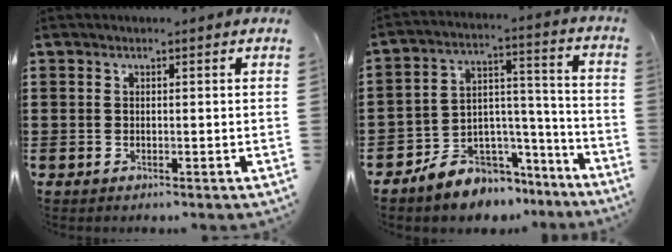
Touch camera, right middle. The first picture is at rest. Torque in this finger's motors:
{"motor_torque": [0.98, -0.15, 0.02, 0.01]}